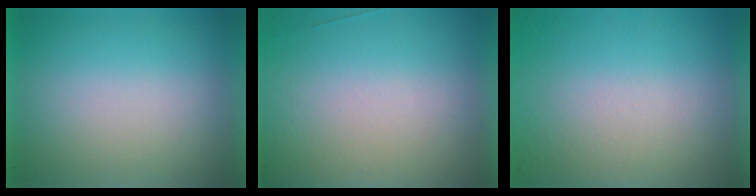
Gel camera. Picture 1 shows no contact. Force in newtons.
{"total": 4.5}
{"total": 9.2}